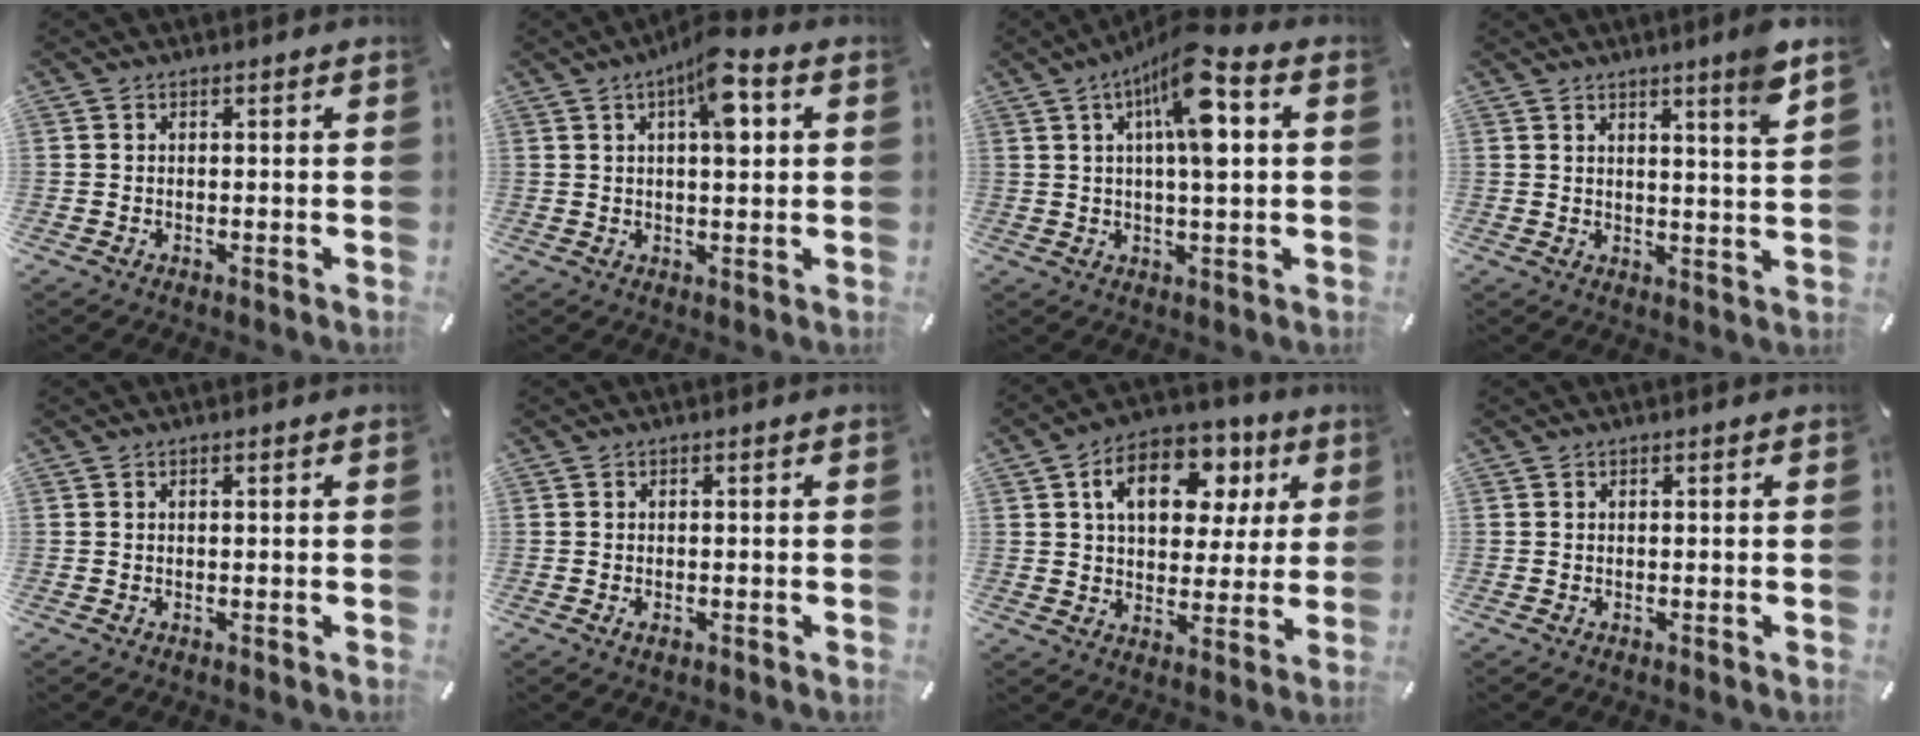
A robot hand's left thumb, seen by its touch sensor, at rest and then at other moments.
{"total": 8.4, "force": [2.9, 3.0, 7.3], "torque": [-0.104, -0.006, 0.042]}
{"total": 12.9, "force": [3.8, 3.3, 11.9], "torque": [-0.213, -0.003, 0.061]}
{"total": 8.0, "force": [5.7, -0.4, 5.5], "torque": [-0.088, -0.038, 0.091]}
{"total": 0.0}
{"total": 1.3, "force": [-0.5, 0.8, 1.0], "torque": [-0.017, 0.000, -0.009]}
{"total": 14.8, "force": [5.7, 10.0, 9.3], "torque": [-0.142, -0.006, 0.099]}
{"total": 0.0}